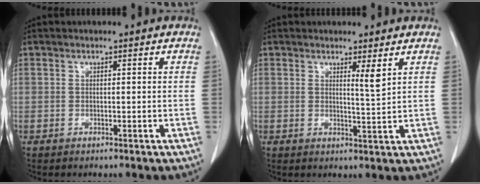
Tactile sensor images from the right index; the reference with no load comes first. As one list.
[{"total": 2.5, "force": [1.4, -0.3, 2.0], "torque": [-0.035, -0.012, 0.024]}]